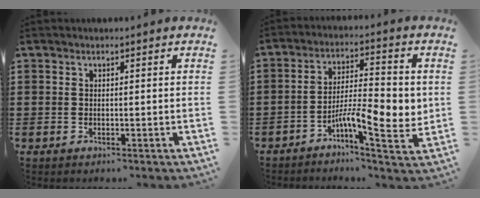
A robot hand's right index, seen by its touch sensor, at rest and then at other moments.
{"total": 9.0, "force": [-2.4, 2.8, 8.2], "torque": [-0.135, -0.001, -0.039]}